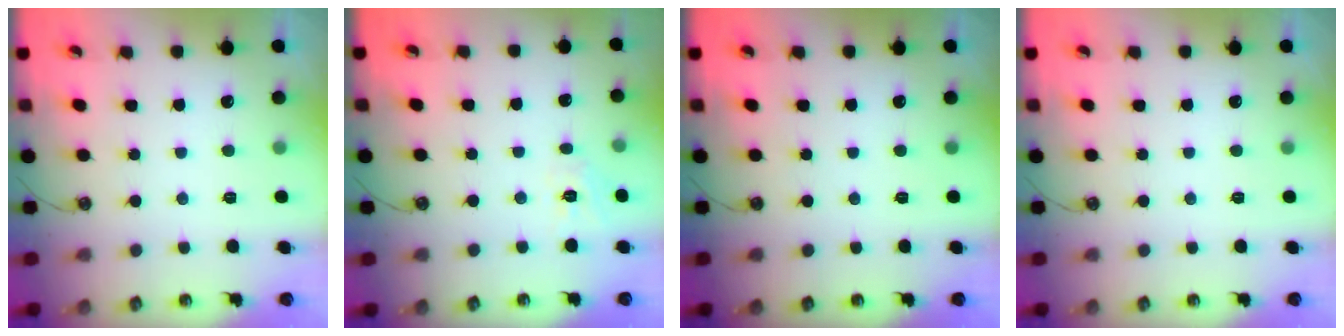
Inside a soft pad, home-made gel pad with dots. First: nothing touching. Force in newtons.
{"total": 5.3, "press": 5.3, "slide": 0.4}
{"total": 0.0}
{"total": 0.0}